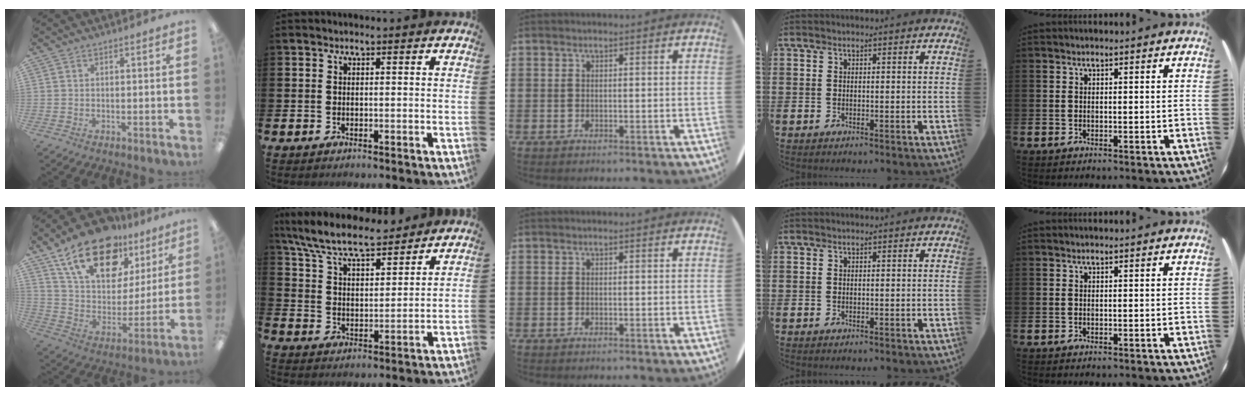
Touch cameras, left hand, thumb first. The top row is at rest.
{"thumb": {"total": 22.1, "force": [14.4, 11.6, 12.1], "torque": [-0.213, -0.075, 0.257]}, "index": {"total": 8.4, "force": [7.6, 1.6, 3.1], "torque": [-0.089, -0.042, 0.135]}}